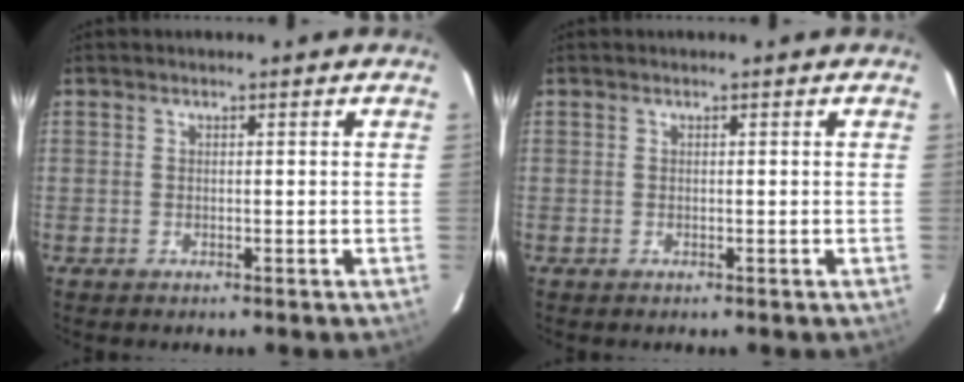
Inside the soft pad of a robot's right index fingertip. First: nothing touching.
{"total": 0.0}